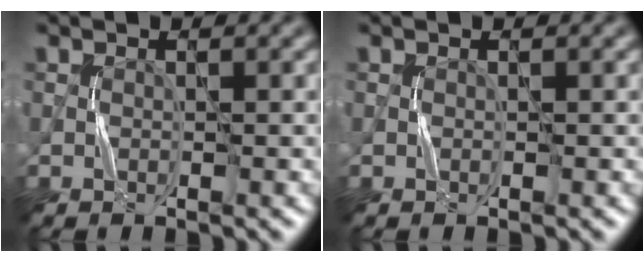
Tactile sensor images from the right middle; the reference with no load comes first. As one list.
[{"total": 0.0}]